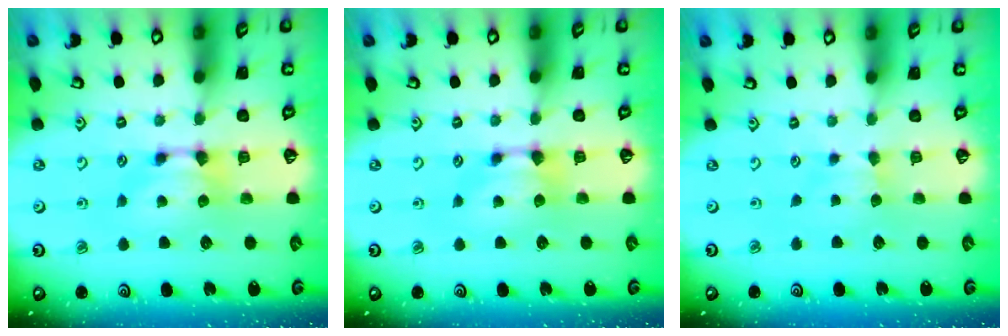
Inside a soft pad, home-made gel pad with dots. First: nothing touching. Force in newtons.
{"total": 0.0}
{"total": 2.2, "press": 2.1, "slide": 0.4}